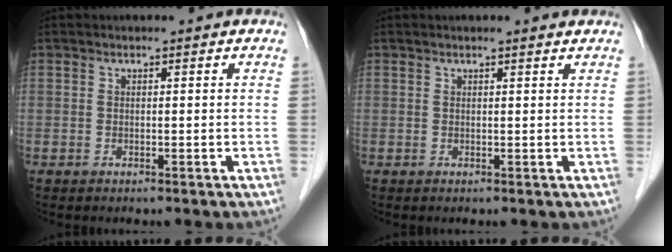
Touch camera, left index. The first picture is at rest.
{"total": 1.7, "force": [1.6, 0.0, 0.5], "torque": [-0.014, 0.005, 0.019]}